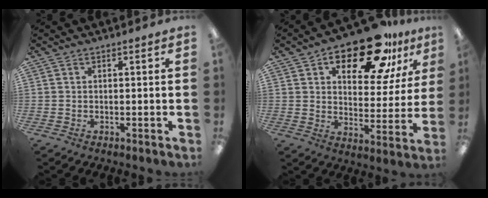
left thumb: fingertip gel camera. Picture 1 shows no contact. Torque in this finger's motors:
{"motor_torque": [0.14, 0.98, 1.68, -1.09, 0.12]}